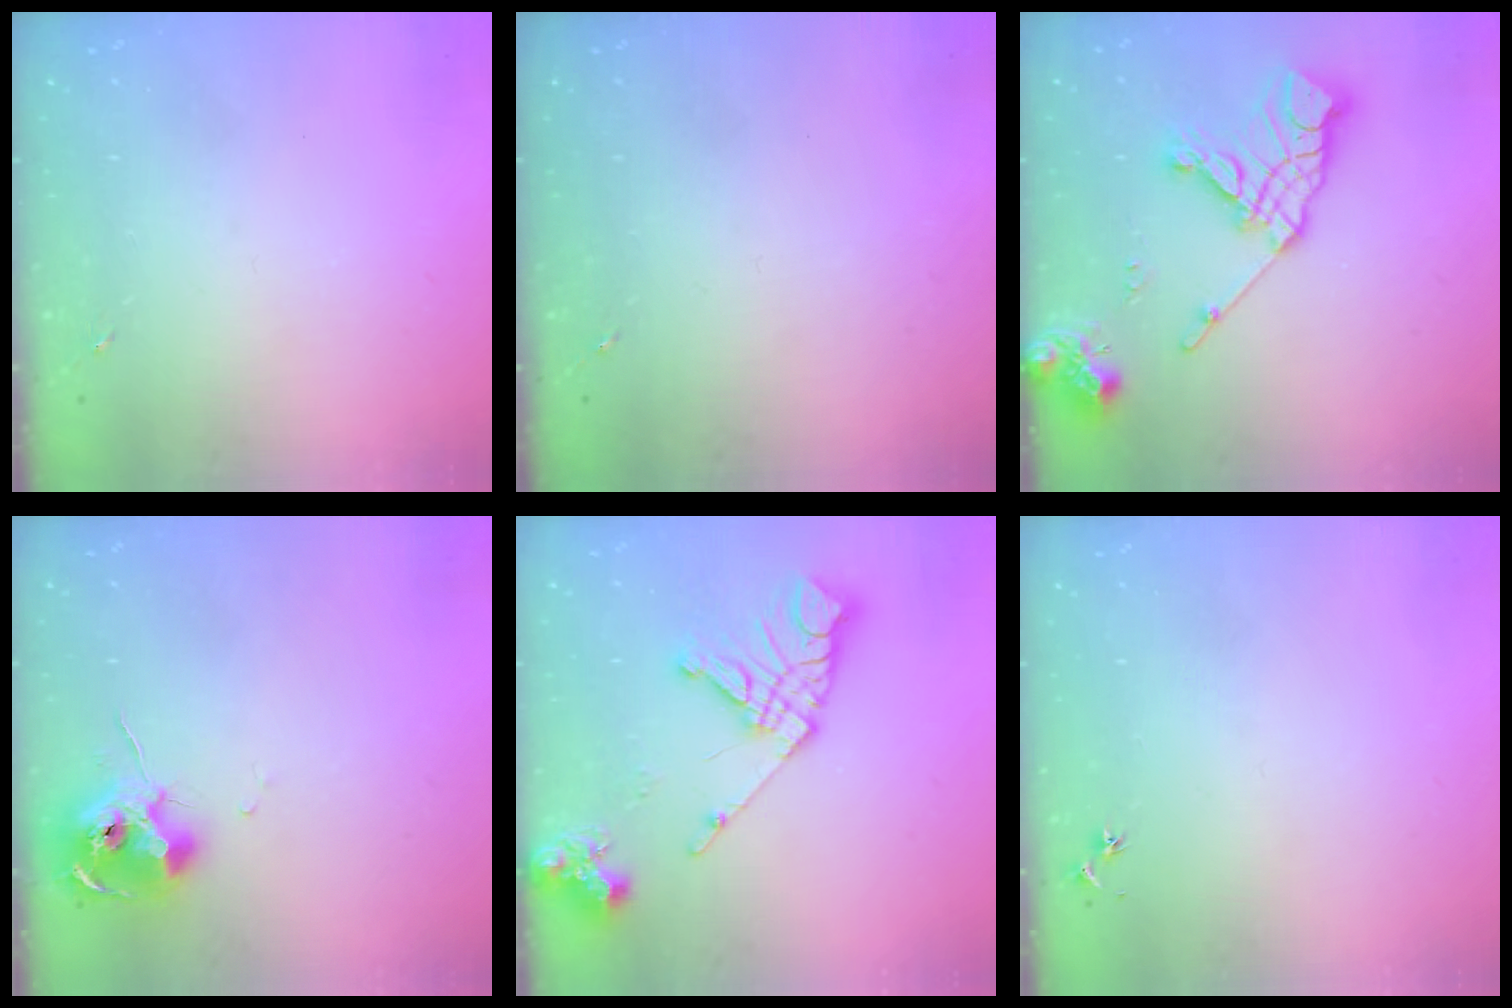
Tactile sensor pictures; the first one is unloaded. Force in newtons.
{"total": 0.0}
{"total": 16.5, "press": 16.4, "slide": 2.2}
{"total": 10.4, "press": 10.3, "slide": 0.7}
{"total": 16.8, "press": 16.7, "slide": 2.2}
{"total": 3.0, "press": 2.9, "slide": 0.4}